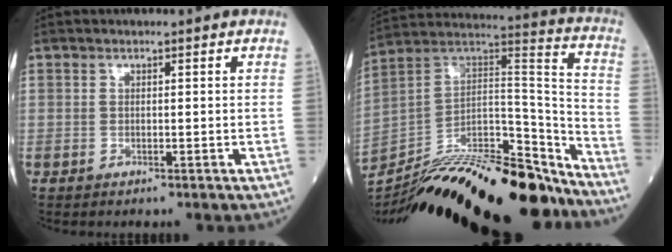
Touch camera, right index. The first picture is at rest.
{"total": 30.0, "force": [-25.1, 4.5, 15.7], "torque": [-0.247, -0.006, -0.401]}